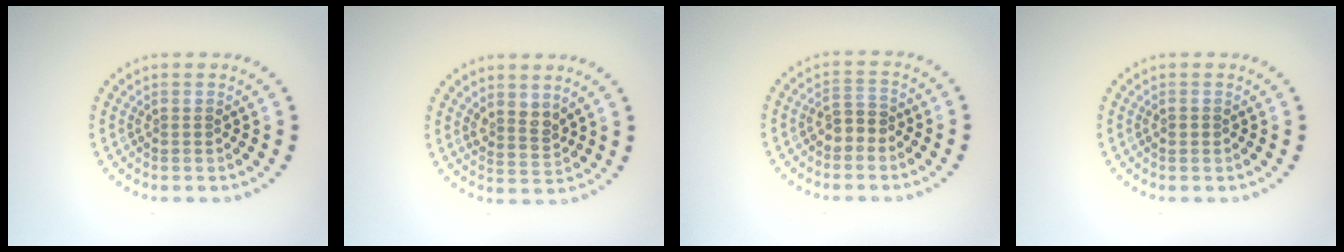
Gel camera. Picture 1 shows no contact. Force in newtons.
{"total": 2.2, "press": 1.8, "slide": 1.3}
{"total": 2.0, "press": 1.9, "slide": 0.6}
{"total": 1.0, "press": 0.9, "slide": 0.2}